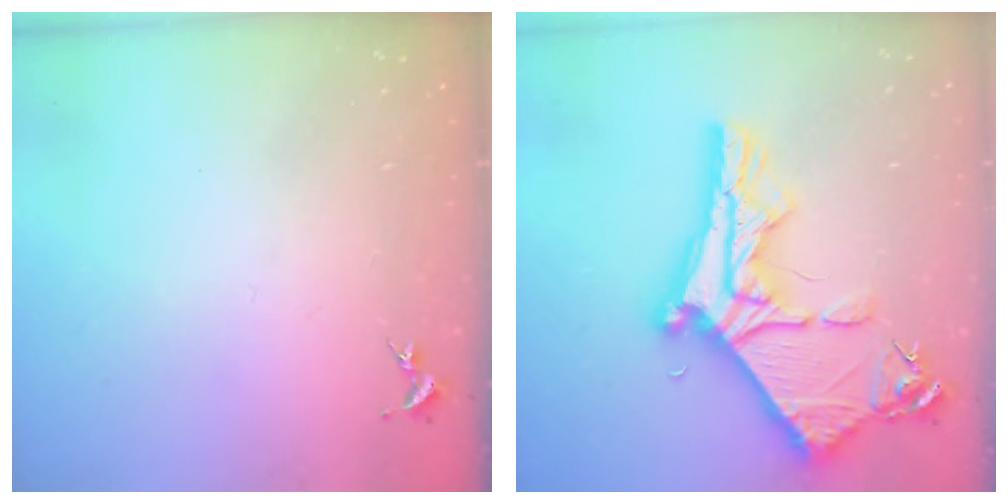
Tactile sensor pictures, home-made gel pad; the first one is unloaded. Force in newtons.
{"total": 10.5, "press": 10.4, "slide": 1.1}